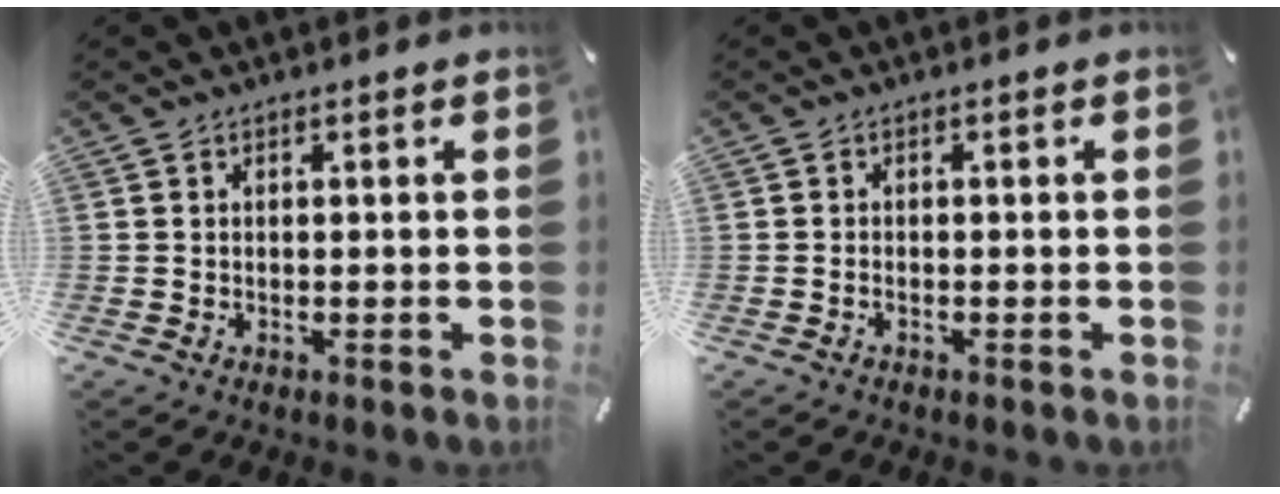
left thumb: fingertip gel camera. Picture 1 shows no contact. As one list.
[{"total": 1.0, "force": [-0.7, 0.5, 0.6], "torque": [-0.012, 0.001, -0.014]}]